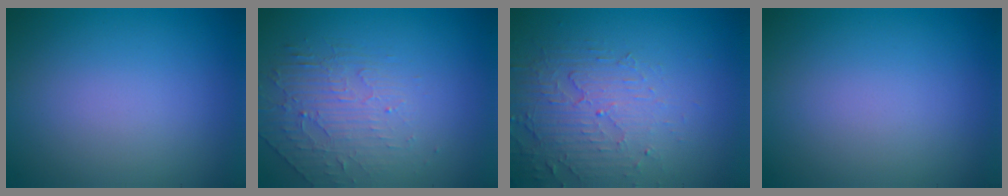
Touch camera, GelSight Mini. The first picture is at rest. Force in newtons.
{"total": 2.2, "press": 1.5, "slide": 1.7}
{"total": 5.0, "press": 3.4, "slide": 3.7}
{"total": 0.0}